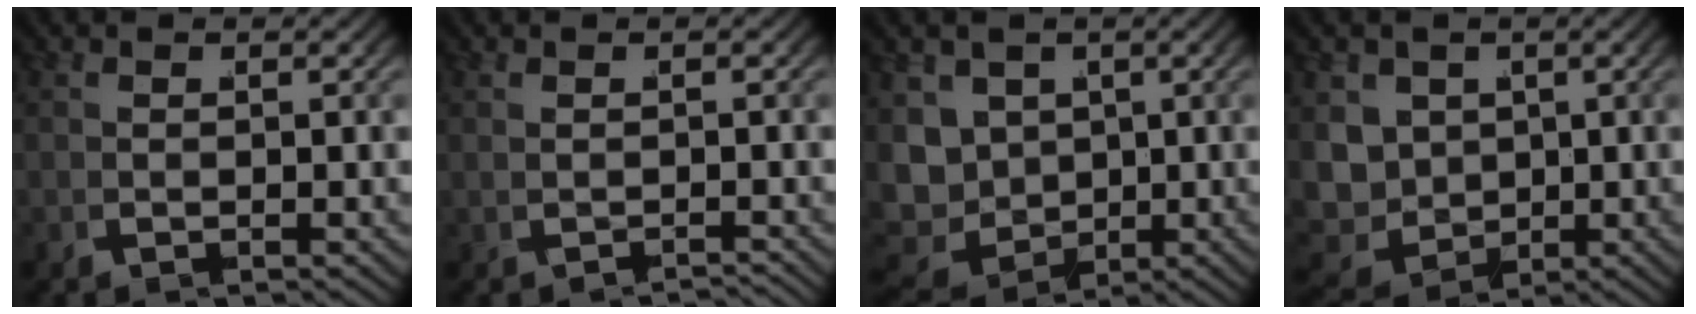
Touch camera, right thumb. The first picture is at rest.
{"total": 1.4, "force": [-1.4, -0.3, 0.1], "torque": [-0.003, 0.000, -0.019]}
{"total": 9.9, "force": [-2.2, 8.3, 5.0], "torque": [-0.138, -0.065, -0.024]}
{"total": 8.9, "force": [-1.9, 7.5, 4.5], "torque": [-0.134, -0.067, -0.015]}